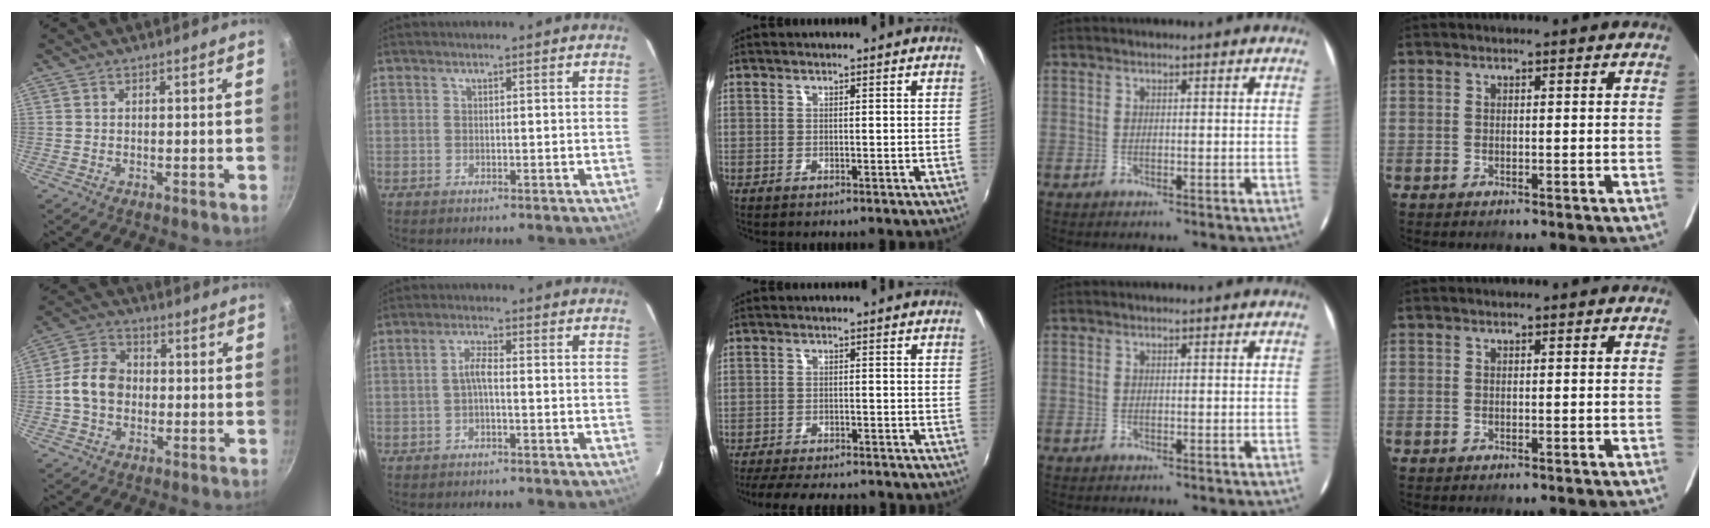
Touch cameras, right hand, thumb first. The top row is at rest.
{"thumb": {"total": 8.7, "force": [-0.9, 6.7, 5.5], "torque": [-0.078, 0.026, -0.030]}, "index": {"total": 2.4, "force": [-0.7, 0.5, 2.3], "torque": [-0.049, 0.008, -0.014]}, "middle": {"total": 11.0, "force": [-9.6, 2.6, 4.8], "torque": [-0.110, -0.018, -0.143]}}